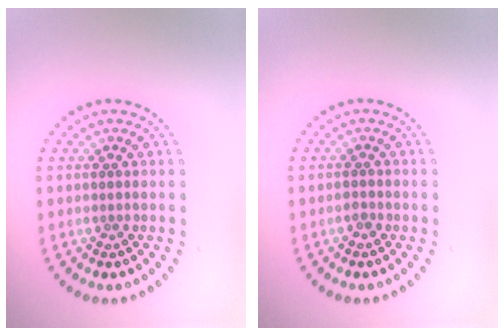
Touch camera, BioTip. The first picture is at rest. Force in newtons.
{"total": 0.8, "press": 0.7, "slide": 0.2}